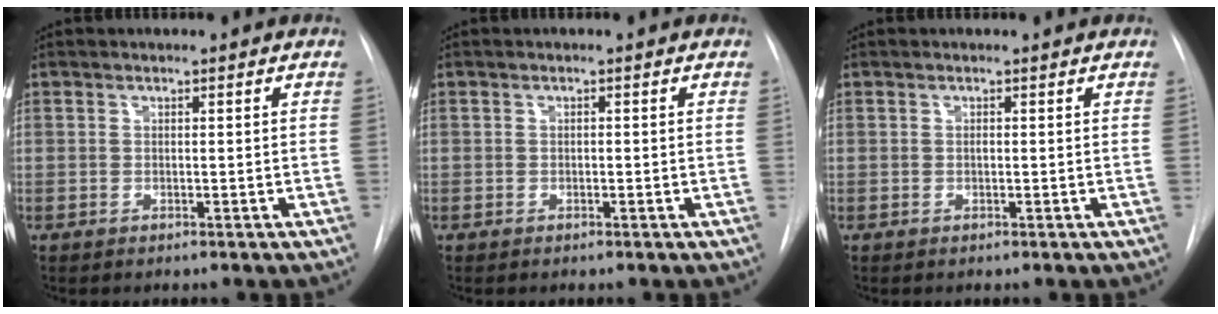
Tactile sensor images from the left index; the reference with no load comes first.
{"total": 0.0}
{"total": 0.0}